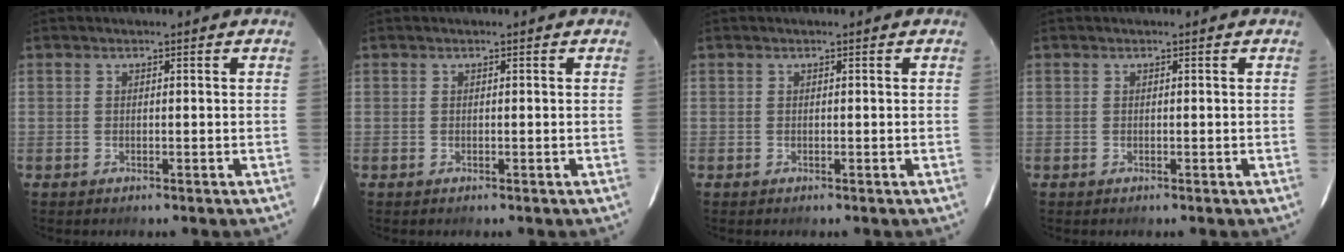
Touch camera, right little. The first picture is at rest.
{"total": 0.0}
{"total": 0.0}
{"total": 0.0}